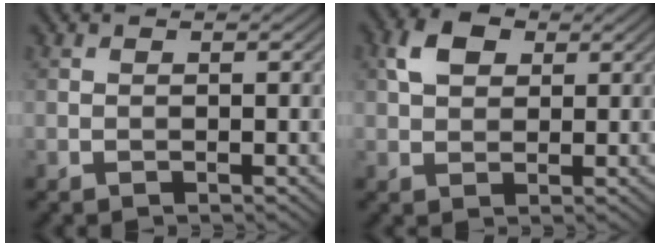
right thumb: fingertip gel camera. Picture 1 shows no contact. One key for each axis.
{"total": 4.5, "fx": 1.7, "fy": 3.1, "fz": 2.8, "tx": -0.062, "ty": 0.010, "tz": 0.027}